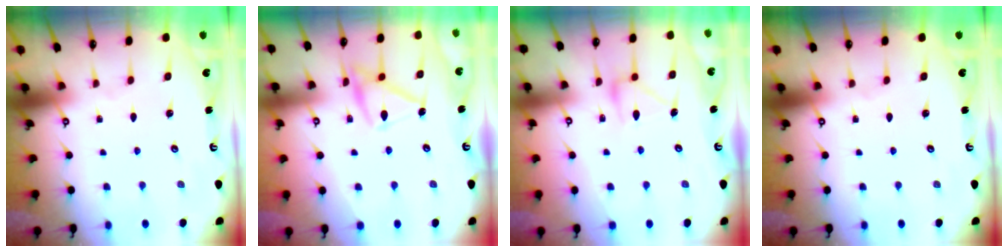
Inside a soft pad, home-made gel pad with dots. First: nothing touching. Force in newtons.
{"total": 15.6, "press": 15.6, "slide": 0.9}
{"total": 13.1, "press": 13.1, "slide": 0.7}
{"total": 0.0}